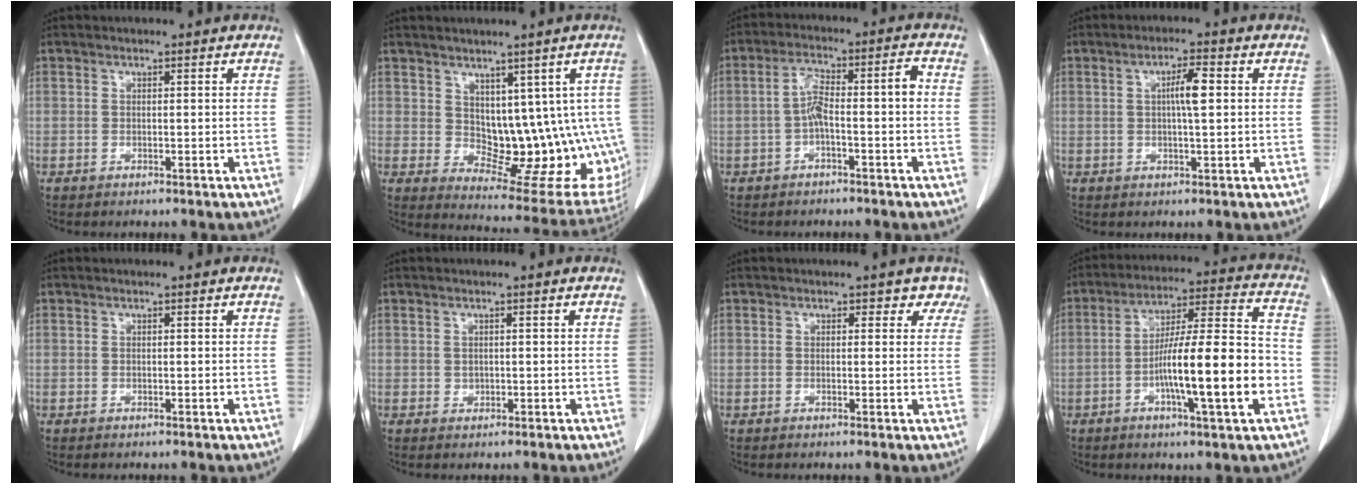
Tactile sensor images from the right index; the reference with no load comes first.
{"total": 13.8, "force": [0.8, 7.9, 11.3], "torque": [-0.115, 0.003, 0.032]}
{"total": 6.3, "force": [-1.2, 1.2, 6.1], "torque": [-0.115, 0.031, -0.022]}
{"total": 4.1, "force": [0.6, 0.4, 4.1], "torque": [-0.071, 0.004, 0.009]}
{"total": 0.0}
{"total": 0.7, "force": [0.0, 0.6, 0.2], "torque": [-0.004, 0.001, 0.001]}
{"total": 2.4, "force": [1.6, 1.7, 0.4], "torque": [0.021, -0.005, -0.001]}
{"total": 16.1, "force": [-4.3, 1.0, 15.5], "torque": [-0.256, 0.007, -0.071]}